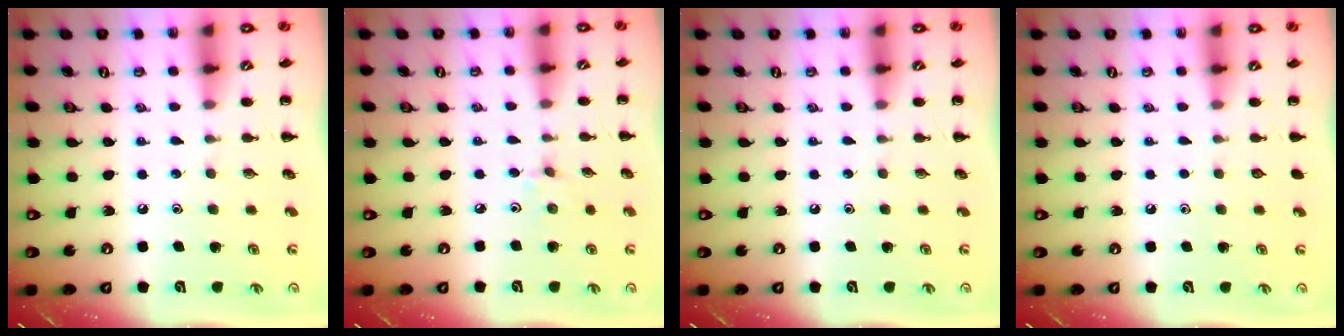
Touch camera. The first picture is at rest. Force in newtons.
{"total": 1.7, "press": 1.6, "slide": 0.6}
{"total": 0.0}
{"total": 0.0}